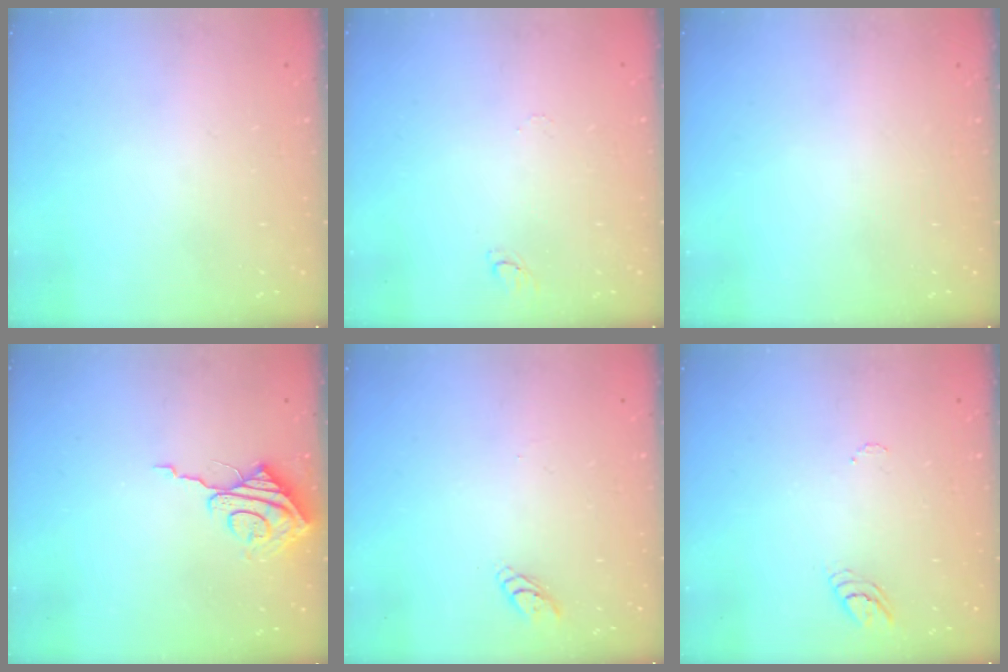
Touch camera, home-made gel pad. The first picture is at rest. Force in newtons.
{"total": 4.7, "press": 4.6, "slide": 0.5}
{"total": 0.0}
{"total": 8.3, "press": 8.3, "slide": 0.4}
{"total": 3.7, "press": 3.7, "slide": 0.3}
{"total": 3.6, "press": 3.6, "slide": 0.2}